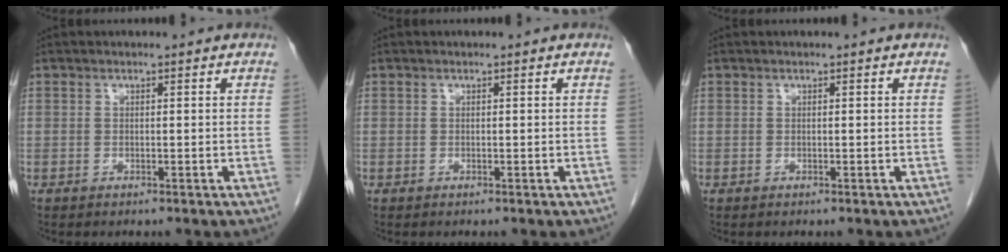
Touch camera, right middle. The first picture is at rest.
{"total": 0.0}
{"total": 0.0}